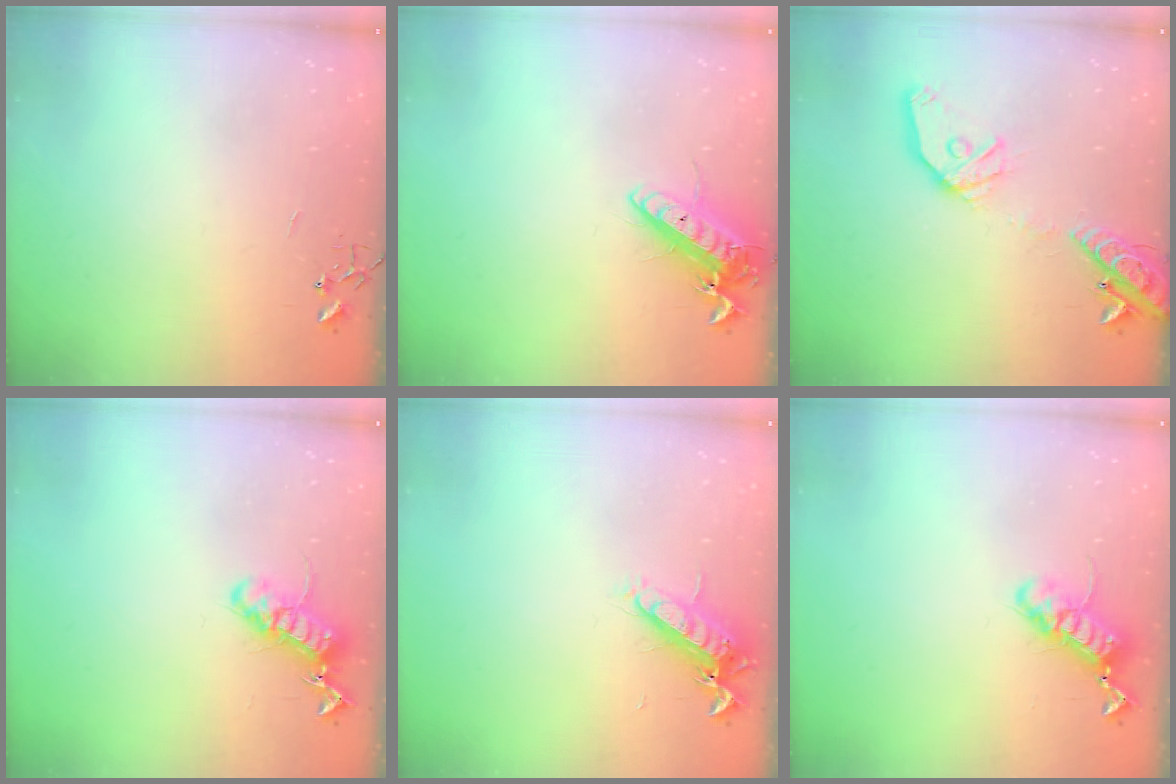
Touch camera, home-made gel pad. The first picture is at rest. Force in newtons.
{"total": 14.0, "press": 13.9, "slide": 2.0}
{"total": 17.4, "press": 17.1, "slide": 3.1}
{"total": 13.8, "press": 13.8, "slide": 0.7}
{"total": 13.0, "press": 12.9, "slide": 1.2}
{"total": 12.7, "press": 12.6, "slide": 1.6}